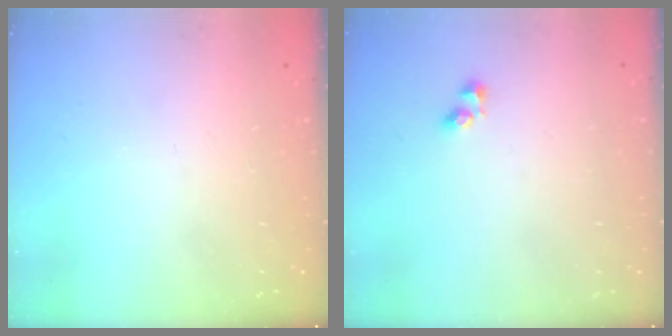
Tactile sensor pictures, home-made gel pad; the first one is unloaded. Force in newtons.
{"total": 2.9, "press": 2.6, "slide": 1.3}